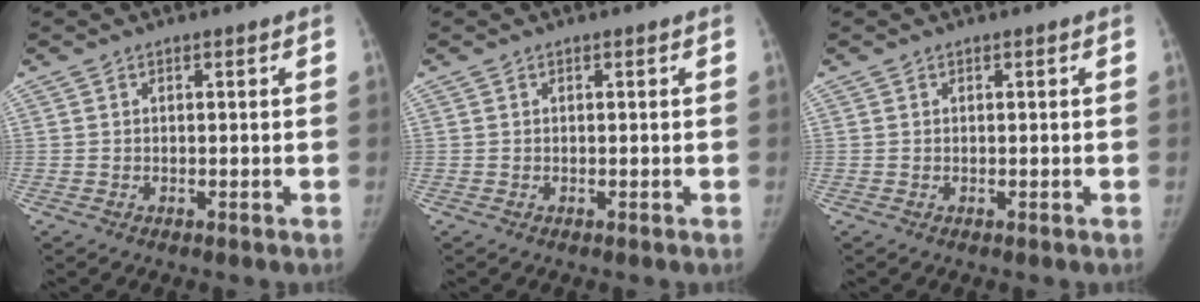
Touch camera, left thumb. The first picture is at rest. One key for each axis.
{"total": 0.0}
{"total": 0.0}